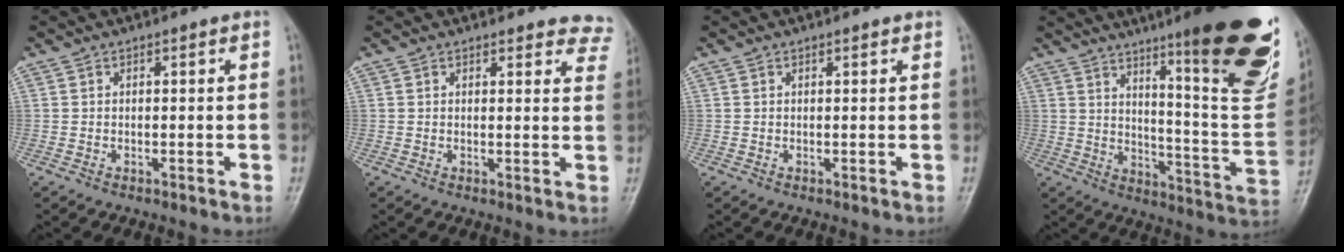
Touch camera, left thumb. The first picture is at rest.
{"total": 8.6, "force": [8.1, 2.7, 1.0], "torque": [0.043, -0.036, 0.057]}
{"total": 0.8, "force": [0.7, 0.0, 0.4], "torque": [-0.008, -0.001, 0.010]}
{"total": 26.9, "force": [14.8, 4.5, 22.0], "torque": [-0.255, -0.069, 0.219]}